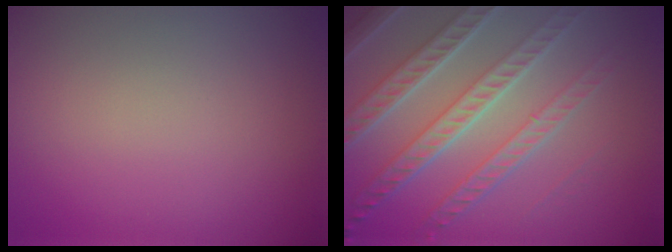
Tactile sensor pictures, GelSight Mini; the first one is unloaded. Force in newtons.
{"total": 8.1, "press": 5.5, "slide": 5.9}